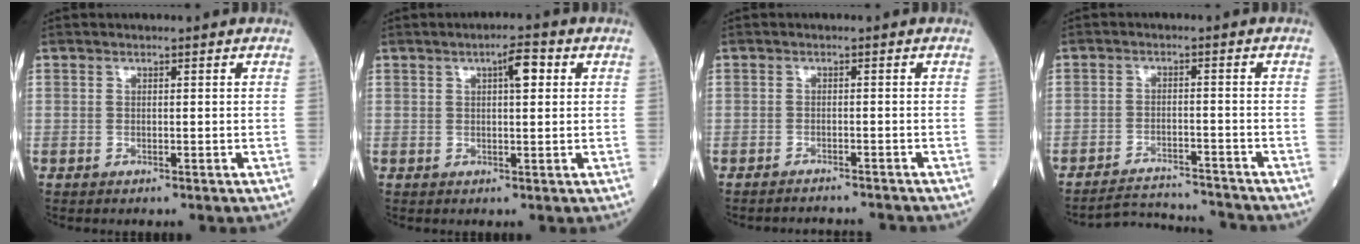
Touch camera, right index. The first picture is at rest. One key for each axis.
{"total": 3.6, "fx": 1.2, "fy": 0.8, "fz": 3.3, "tx": -0.053, "ty": 0.008, "tz": 0.017}
{"total": 4.6, "fx": -4.6, "fy": 0.0, "fz": 0.2, "tx": 0.000, "ty": -0.003, "tz": -0.058}
{"total": 7.7, "fx": -7.6, "fy": -0.3, "fz": -0.1, "tx": -0.004, "ty": 0.006, "tz": -0.122}